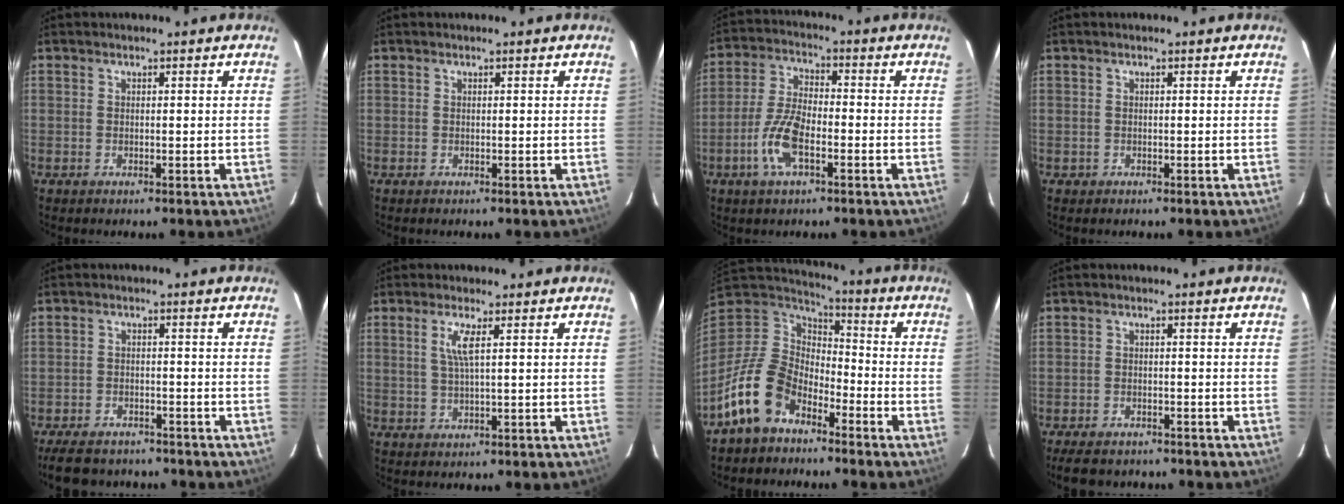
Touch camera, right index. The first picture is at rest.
{"total": 0.0}
{"total": 9.2, "force": [-3.8, 3.6, 7.5], "torque": [-0.164, 0.002, -0.076]}
{"total": 0.8, "force": [-0.3, 0.7, 0.0], "torque": [0.002, 0.004, -0.002]}
{"total": 10.9, "force": [-8.9, 4.8, 3.9], "torque": [-0.104, 0.001, -0.134]}
{"total": 3.3, "force": [1.1, -0.3, 3.1], "torque": [-0.062, -0.002, 0.021]}
{"total": 14.1, "force": [-8.5, 8.7, 7.0], "torque": [-0.161, 0.013, -0.156]}
{"total": 8.0, "force": [-6.7, 3.4, 2.8], "torque": [-0.074, -0.004, -0.100]}